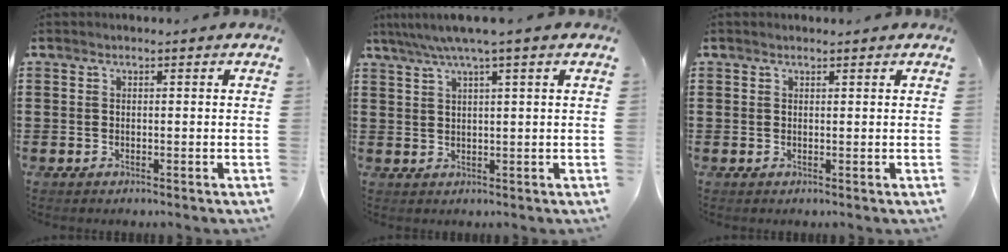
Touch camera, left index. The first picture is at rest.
{"total": 3.7, "force": [2.2, -0.4, 2.9], "torque": [-0.060, -0.002, 0.037]}
{"total": 0.5, "force": [0.5, 0.1, 0.1], "torque": [-0.004, 0.000, 0.010]}